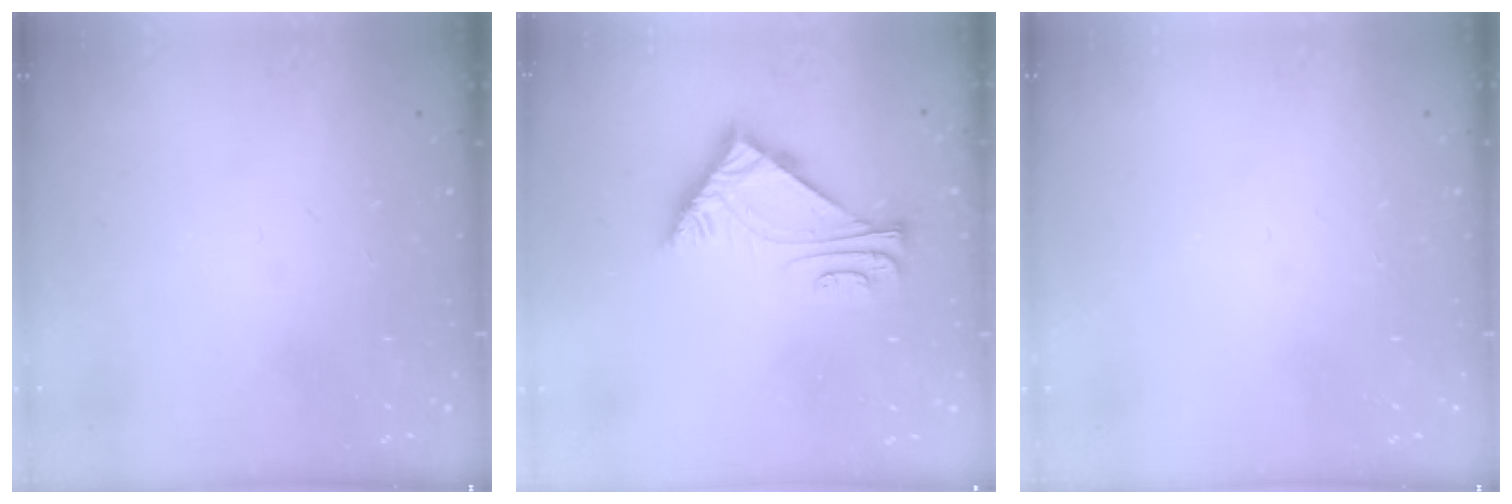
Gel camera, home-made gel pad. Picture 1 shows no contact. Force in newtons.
{"total": 6.4, "press": 6.3, "slide": 0.9}
{"total": 0.0}